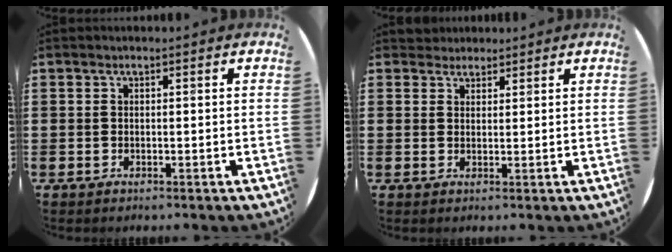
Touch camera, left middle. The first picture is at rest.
{"total": 2.1, "force": [1.9, 0.8, -0.2], "torque": [0.001, 0.006, 0.038]}